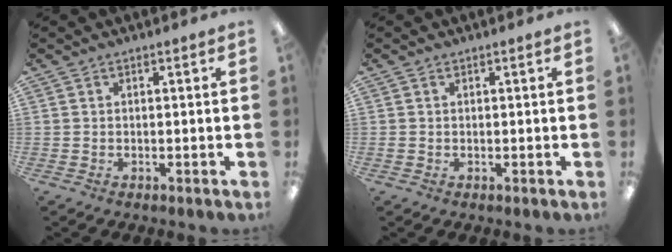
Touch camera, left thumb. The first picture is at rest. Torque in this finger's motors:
{"motor_torque": [-0.06, 0.11, 0.11, -0.18, -0.02]}